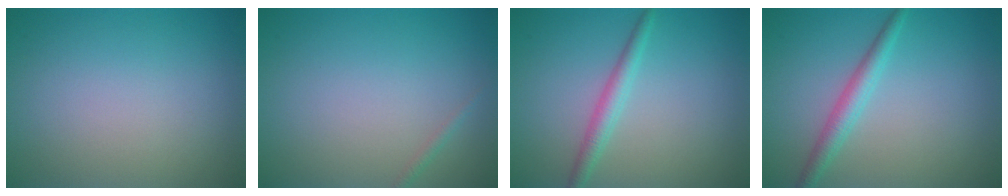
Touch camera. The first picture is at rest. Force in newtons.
{"total": 0.6, "press": 0.6, "slide": 0.0}
{"total": 2.2, "press": 2.1, "slide": 0.0}
{"total": 2.4, "press": 2.4, "slide": 0.1}